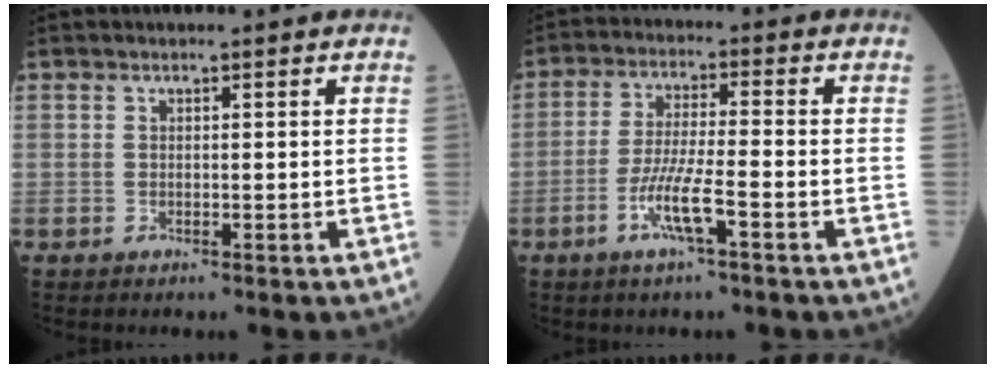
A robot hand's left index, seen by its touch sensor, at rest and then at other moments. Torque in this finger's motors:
{"motor_torque": [0.64, 0.13, 0.26, 0.12]}